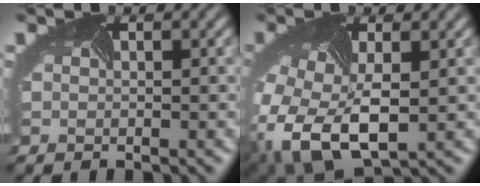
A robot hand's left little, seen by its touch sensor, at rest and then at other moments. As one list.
[{"total": 10.6, "force": [-3.6, 6.3, 7.7], "torque": [-0.209, -0.045, -0.051]}]